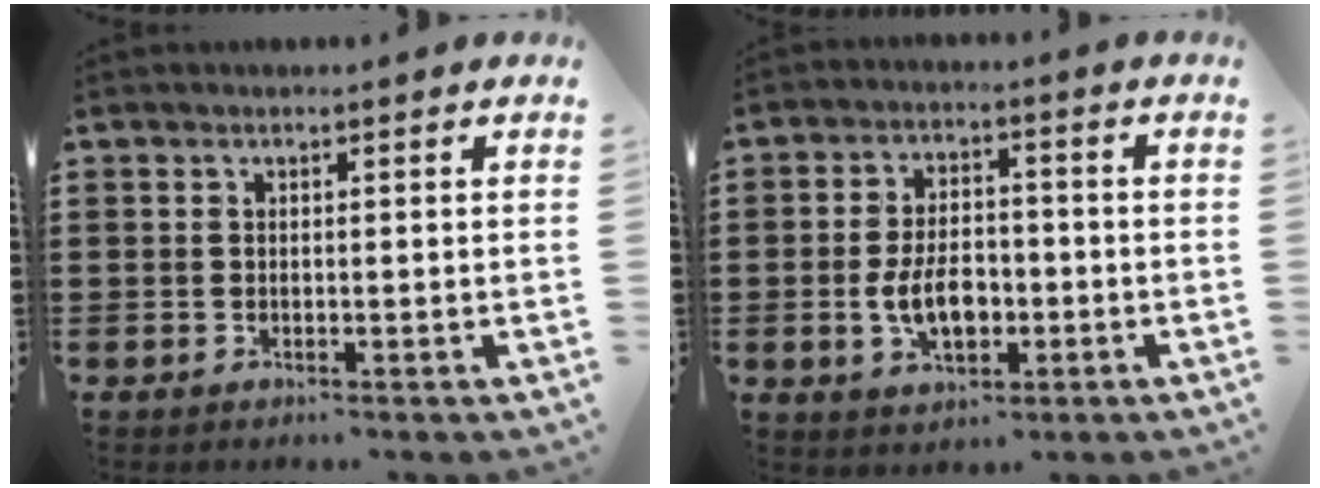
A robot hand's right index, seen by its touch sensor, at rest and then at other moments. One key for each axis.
{"total": 6.9, "fx": -1.6, "fy": 4.0, "fz": 5.4, "tx": -0.100, "ty": -0.002, "tz": -0.035}